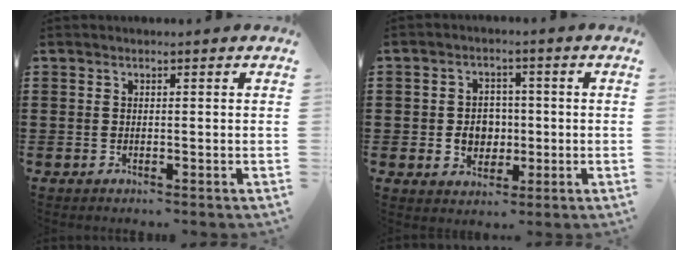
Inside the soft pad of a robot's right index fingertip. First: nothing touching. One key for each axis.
{"total": 4.6, "fx": -0.4, "fy": 3.9, "fz": 2.4, "tx": -0.049, "ty": 0.006, "tz": -0.010}